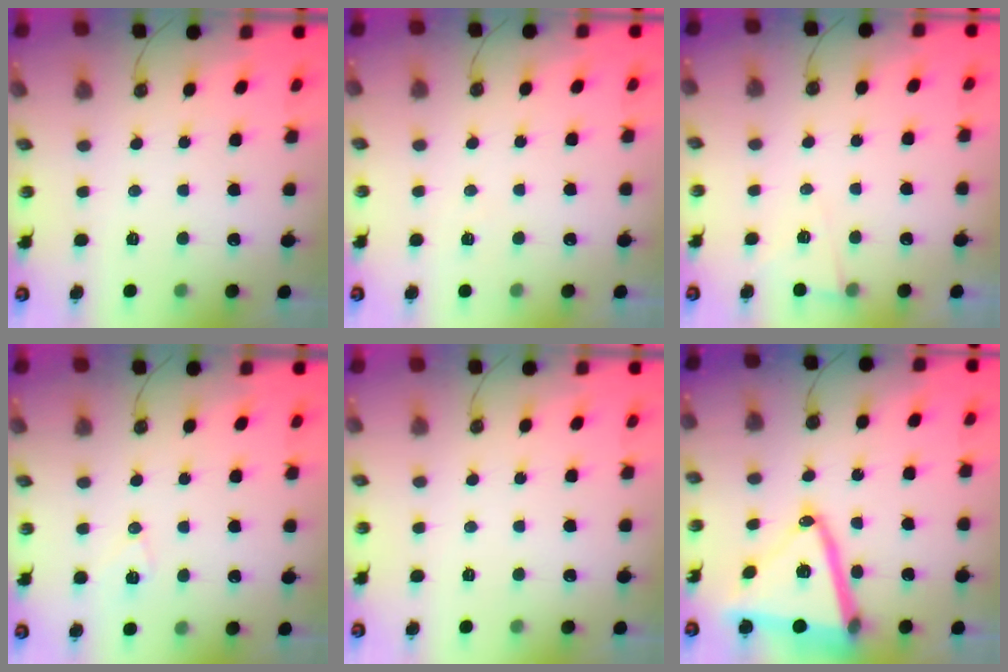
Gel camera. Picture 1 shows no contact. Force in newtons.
{"total": 5.1, "press": 5.0, "slide": 0.6}
{"total": 4.2, "press": 3.0, "slide": 2.9}
{"total": 6.7, "press": 6.4, "slide": 2.1}
{"total": 0.0}
{"total": 20.6, "press": 20.4, "slide": 2.7}